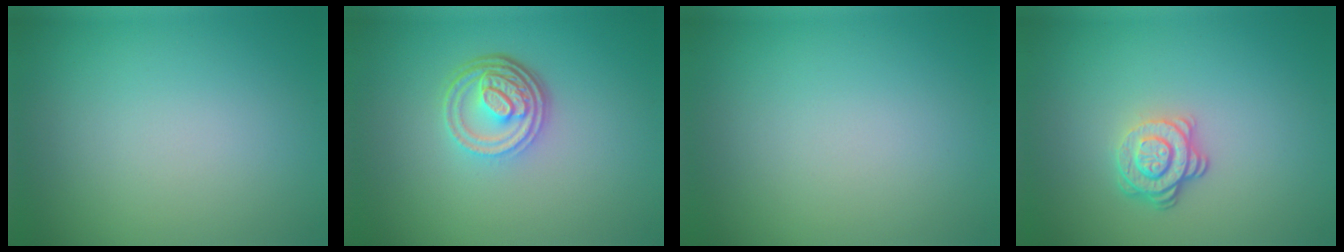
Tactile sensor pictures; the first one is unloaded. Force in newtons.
{"total": 4.8, "press": 3.5, "slide": 3.3}
{"total": 0.0}
{"total": 3.1, "press": 2.5, "slide": 1.8}